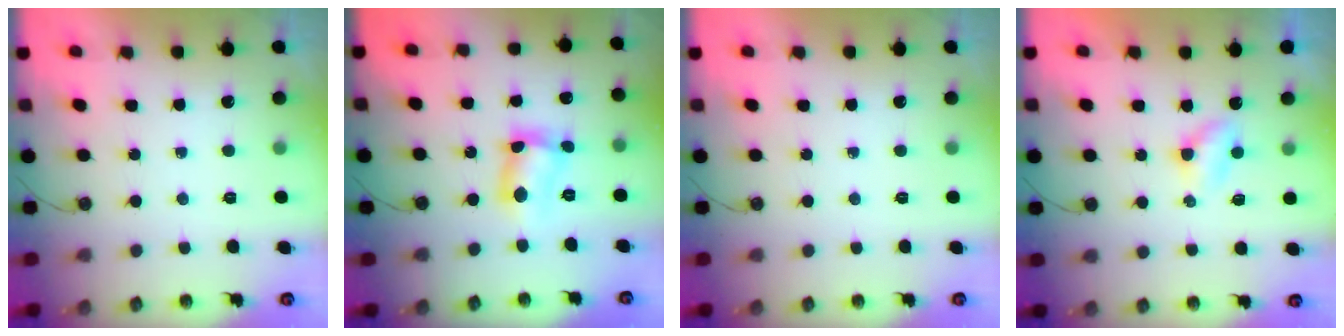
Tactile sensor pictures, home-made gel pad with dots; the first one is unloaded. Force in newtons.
{"total": 9.0, "press": 9.0, "slide": 0.5}
{"total": 0.0}
{"total": 2.7, "press": 2.7, "slide": 0.4}